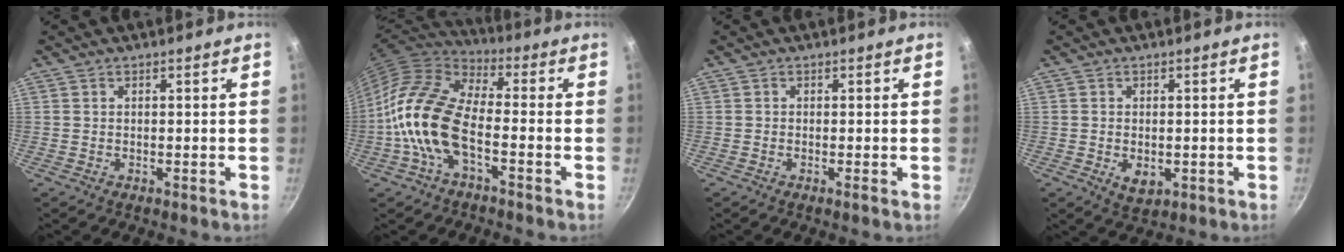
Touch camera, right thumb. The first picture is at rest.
{"total": 15.6, "force": [-4.4, 7.8, 12.8], "torque": [-0.239, 0.039, -0.104]}
{"total": 0.6, "force": [-0.3, -0.1, 0.5], "torque": [-0.012, -0.002, -0.008]}
{"total": 3.3, "force": [-0.3, 2.1, 2.5], "torque": [-0.043, -0.011, 0.000]}